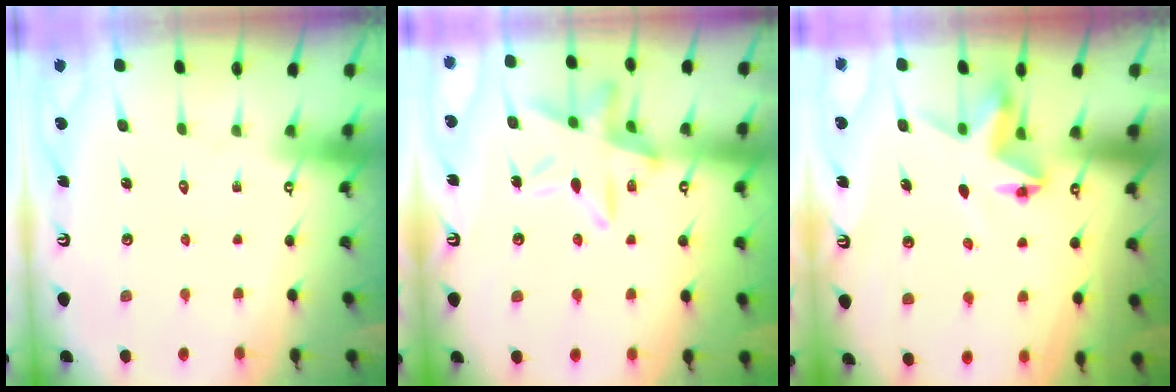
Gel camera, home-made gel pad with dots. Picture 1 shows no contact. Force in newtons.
{"total": 15.4, "press": 15.4, "slide": 1.3}
{"total": 5.4, "press": 5.4, "slide": 0.2}